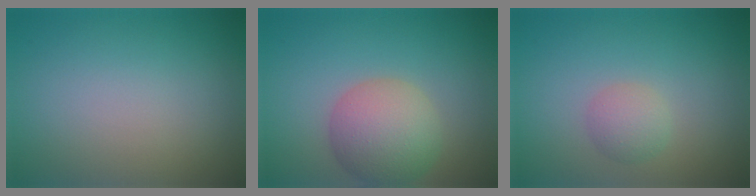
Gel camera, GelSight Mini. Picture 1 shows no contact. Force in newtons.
{"total": 5.8, "press": 5.8, "slide": 0.4}
{"total": 1.9, "press": 1.9, "slide": 0.1}